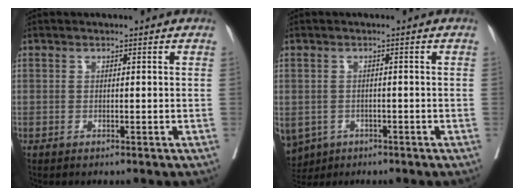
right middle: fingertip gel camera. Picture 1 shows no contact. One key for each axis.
{"total": 9.0, "fx": -4.4, "fy": 7.1, "fz": 3.2, "tx": -0.099, "ty": -0.006, "tz": -0.060}